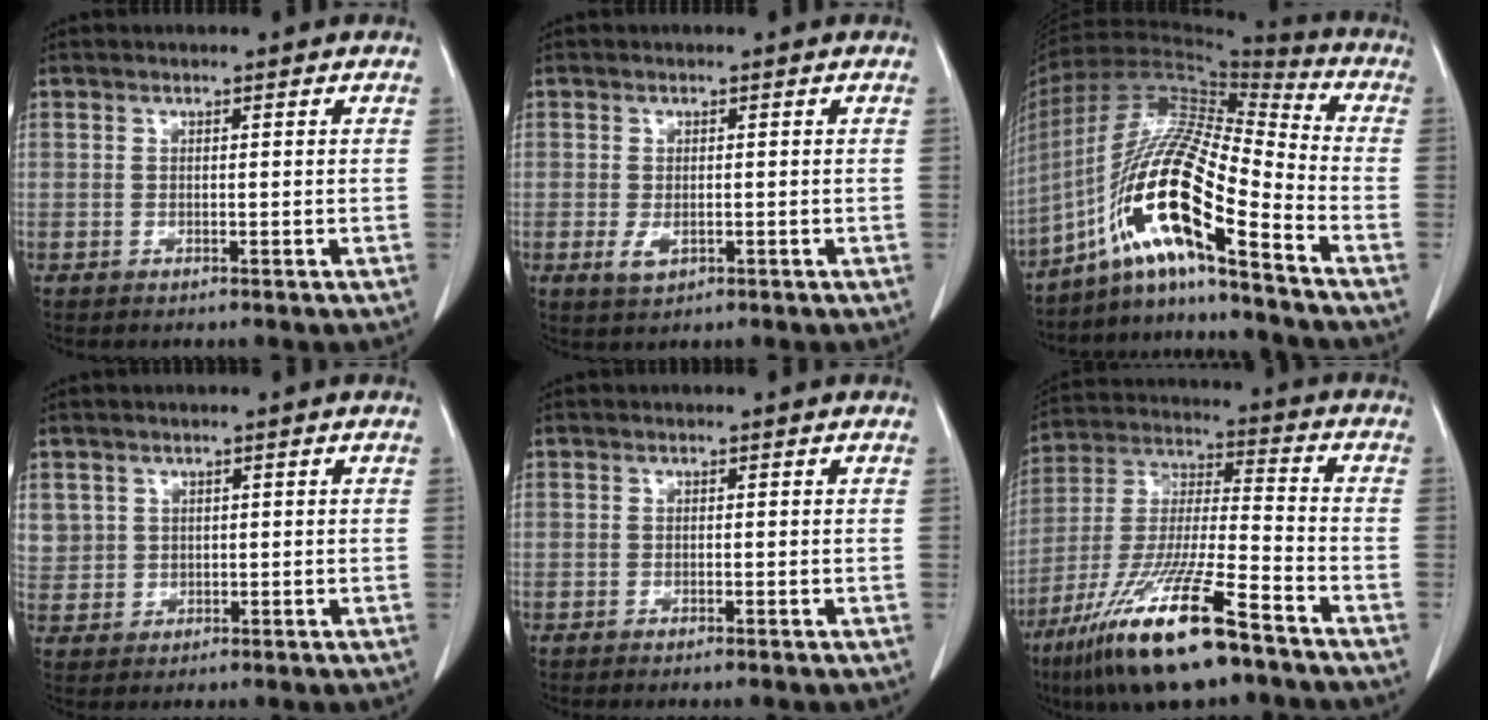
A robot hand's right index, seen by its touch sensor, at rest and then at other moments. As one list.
[{"total": 2.1, "force": [-0.6, 1.2, 1.7], "torque": [-0.033, -0.004, -0.005]}, {"total": 16.7, "force": [-10.0, 0.7, 13.3], "torque": [-0.260, 0.005, -0.186]}, {"total": 4.5, "force": [1.7, 4.2, 0.4], "torque": [-0.006, 0.008, 0.042]}, {"total": 0.6, "force": [-0.5, -0.1, 0.3], "torque": [-0.007, -0.001, -0.008]}, {"total": 18.9, "force": [-12.1, 2.1, 14.4], "torque": [-0.301, -0.045, -0.225]}]